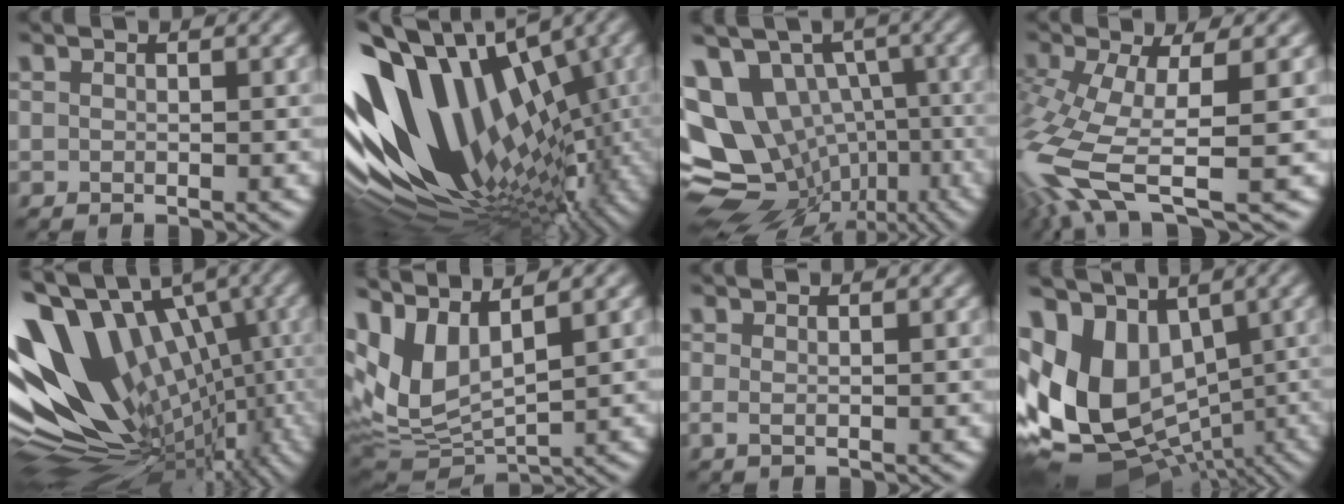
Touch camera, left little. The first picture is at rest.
{"total": 16.4, "force": [-0.7, 10.6, 12.5], "torque": [-0.244, 0.009, -0.006]}
{"total": 13.0, "force": [-1.6, 10.5, 7.4], "torque": [-0.142, -0.014, -0.004]}
{"total": 9.9, "force": [-3.5, 3.3, 8.6], "torque": [-0.197, -0.015, -0.067]}
{"total": 17.7, "force": [0.8, 10.6, 14.1], "torque": [-0.230, -0.001, 0.031]}
{"total": 9.0, "force": [3.6, 4.0, 7.2], "torque": [-0.170, -0.002, 0.078]}
{"total": 0.7, "force": [0.0, 0.0, 0.7], "torque": [-0.017, -0.002, 0.000]}
{"total": 13.0, "force": [0.8, 9.3, 9.0], "torque": [-0.211, -0.008, 0.024]}